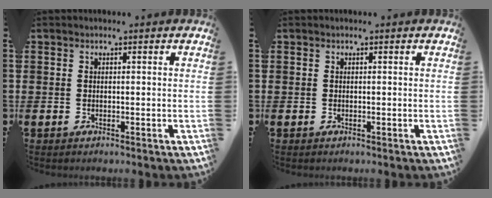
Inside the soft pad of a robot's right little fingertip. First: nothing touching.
{"total": 0.0}